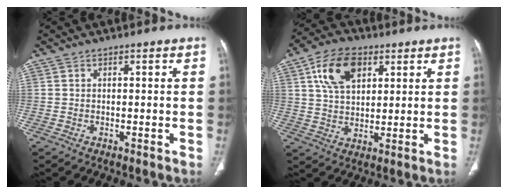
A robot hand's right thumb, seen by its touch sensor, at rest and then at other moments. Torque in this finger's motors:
{"motor_torque": [1.48, 1.63, 0.49, -0.30, 0.38]}